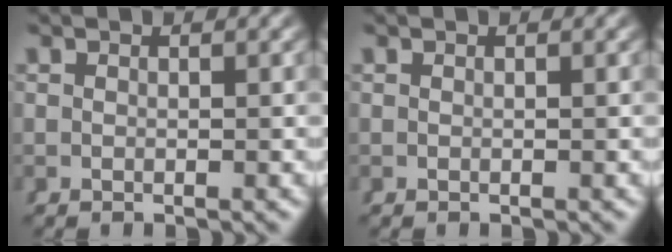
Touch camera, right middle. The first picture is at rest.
{"total": 0.0}